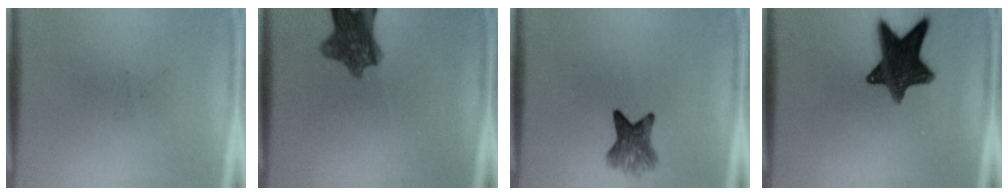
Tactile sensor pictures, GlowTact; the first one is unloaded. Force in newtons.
{"total": 8.4}
{"total": 5.0}
{"total": 12.7}